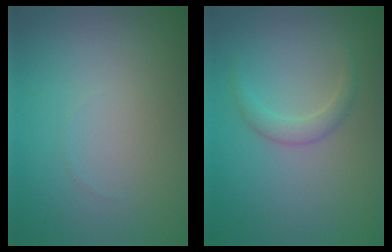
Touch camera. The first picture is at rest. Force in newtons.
{"total": 1.7, "press": 1.7, "slide": 0.1}